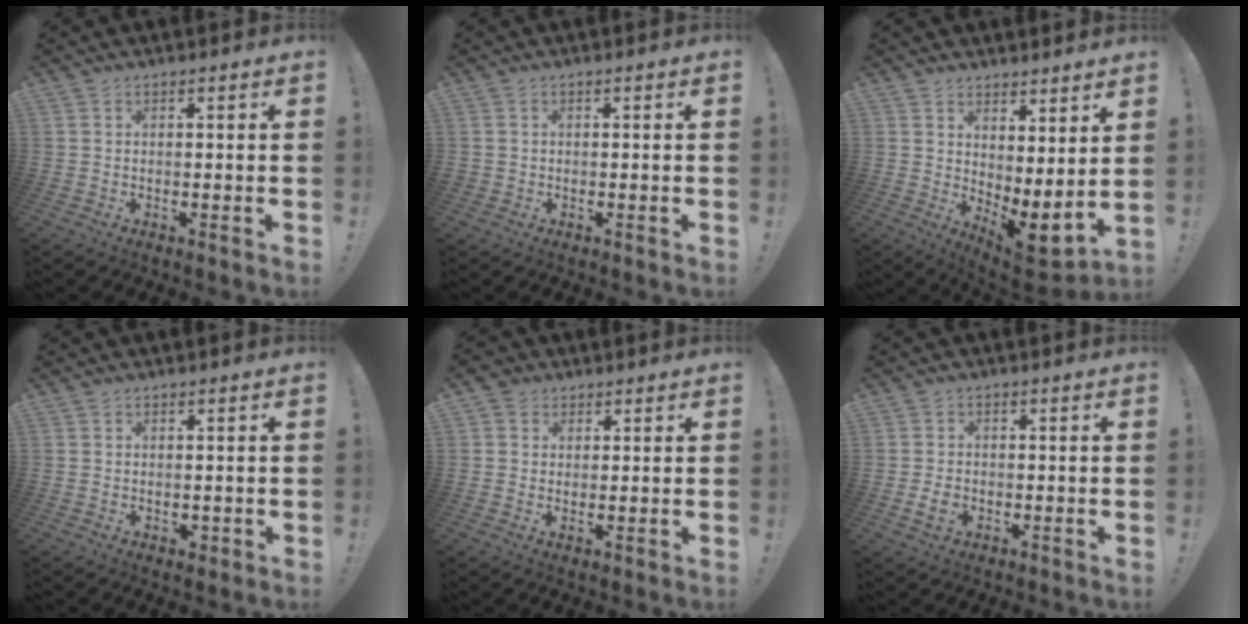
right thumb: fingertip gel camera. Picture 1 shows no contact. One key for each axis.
{"total": 0.7, "fx": -0.3, "fy": 0.5, "fz": 0.2, "tx": -0.004, "ty": 0.002, "tz": -0.006}
{"total": 5.7, "fx": 1.6, "fy": 1.9, "fz": 5.1, "tx": -0.051, "ty": -0.045, "tz": 0.037}
{"total": 1.4, "fx": -0.1, "fy": 1.3, "fz": 0.6, "tx": -0.002, "ty": 0.001, "tz": -0.002}
{"total": 3.2, "fx": 1.6, "fy": 2.7, "fz": 0.8, "tx": -0.007, "ty": -0.004, "tz": 0.029}
{"total": 4.6, "fx": -1.4, "fy": 3.3, "fz": 2.8, "tx": -0.042, "ty": 0.001, "tz": -0.026}